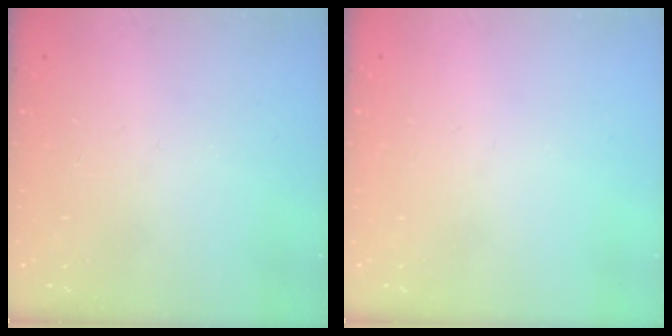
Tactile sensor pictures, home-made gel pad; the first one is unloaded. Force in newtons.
{"total": 0.0}